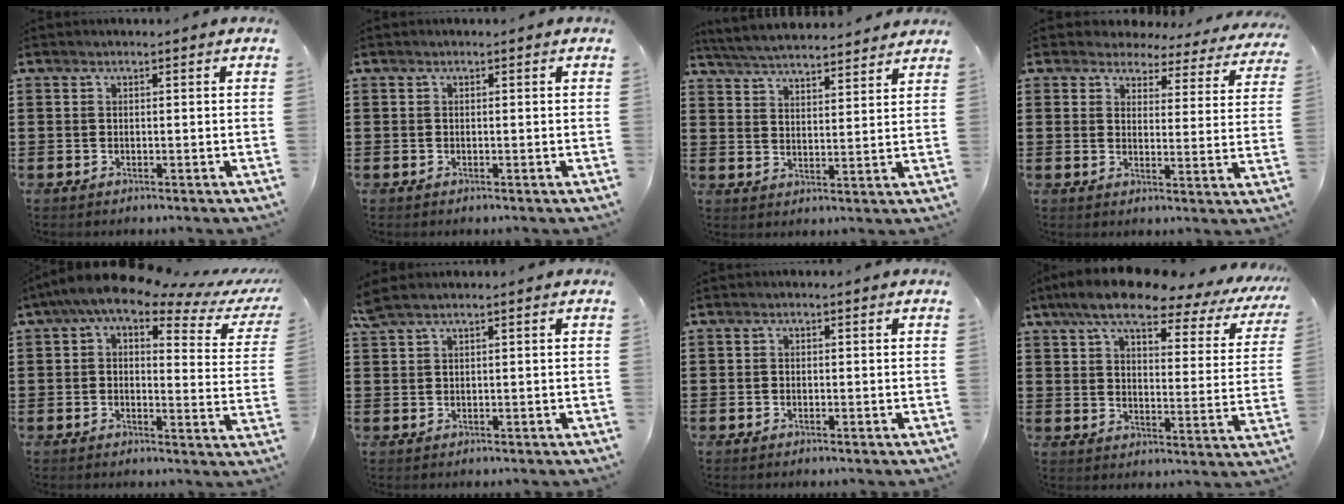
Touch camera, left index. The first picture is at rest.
{"total": 0.0}
{"total": 4.8, "force": [4.8, -0.1, 0.8], "torque": [-0.037, -0.027, 0.083]}
{"total": 4.0, "force": [3.7, 1.3, 0.6], "torque": [-0.037, -0.020, 0.063]}
{"total": 7.4, "force": [4.8, 1.5, 5.4], "torque": [-0.122, -0.016, 0.082]}
{"total": 1.6, "force": [1.1, 0.2, 1.1], "torque": [-0.025, 0.000, 0.020]}
{"total": 0.7, "force": [-0.3, 0.6, 0.3], "torque": [-0.006, 0.002, -0.006]}
{"total": 9.8, "force": [7.8, 2.1, 5.6], "torque": [-0.125, -0.034, 0.129]}